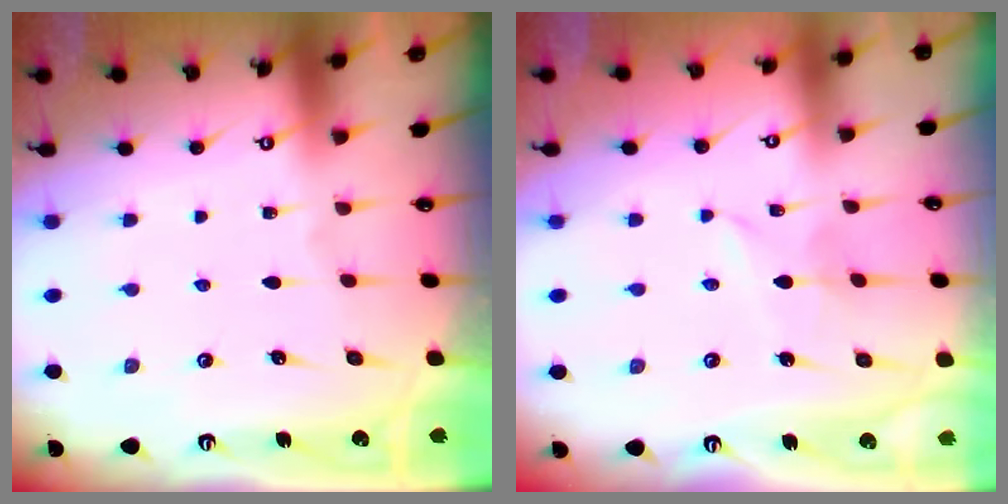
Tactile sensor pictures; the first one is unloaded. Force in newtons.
{"total": 2.6, "press": 2.6, "slide": 0.4}